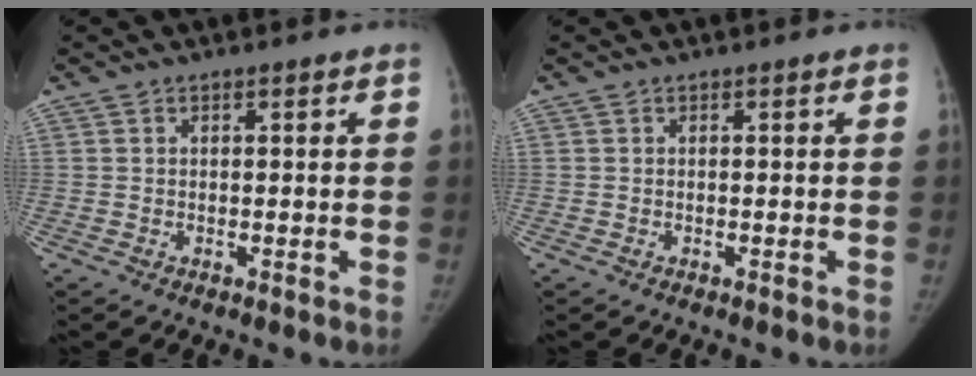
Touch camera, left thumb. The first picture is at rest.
{"total": 0.0}